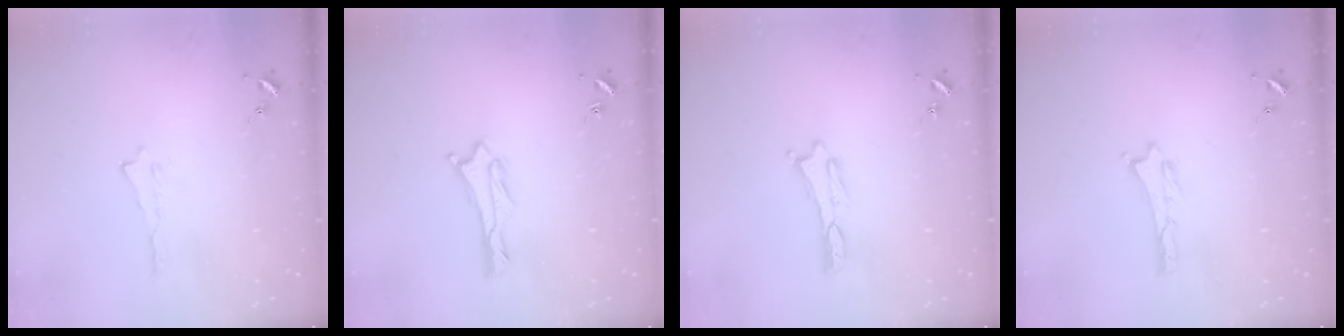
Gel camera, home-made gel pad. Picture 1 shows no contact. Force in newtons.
{"total": 1.9, "press": 1.9, "slide": 0.1}
{"total": 0.0}
{"total": 0.0}